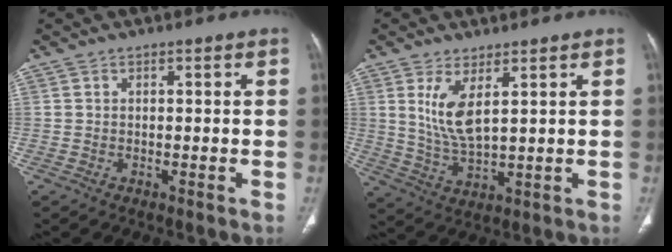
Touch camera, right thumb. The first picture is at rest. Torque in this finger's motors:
{"motor_torque": [-0.54, 1.00, 1.07, 0.30, 0.05]}